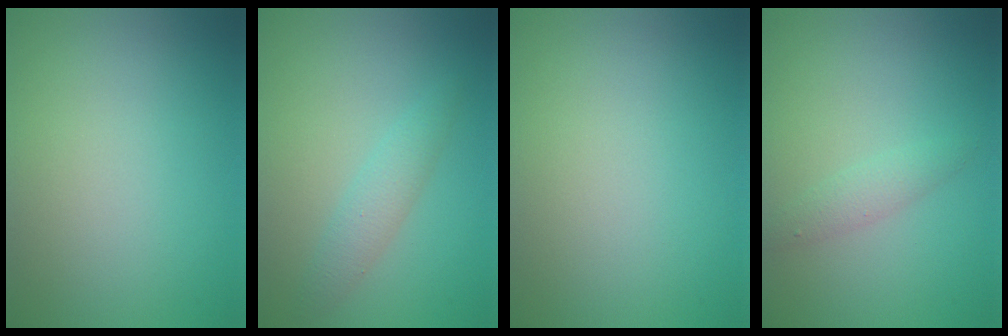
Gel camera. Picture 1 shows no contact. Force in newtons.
{"total": 2.0, "press": 2.0, "slide": 0.0}
{"total": 0.0}
{"total": 1.4, "press": 1.4, "slide": 0.0}